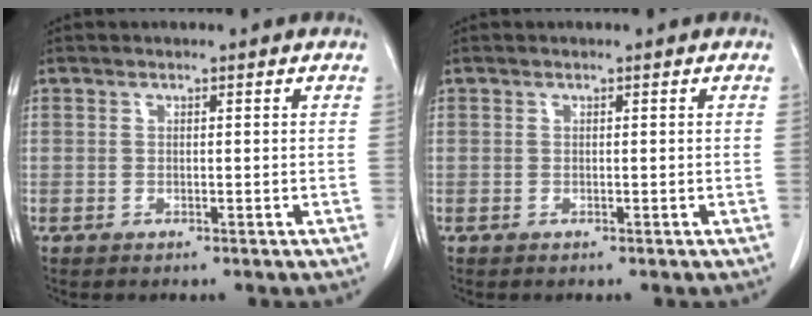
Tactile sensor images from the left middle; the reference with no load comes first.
{"total": 0.0}